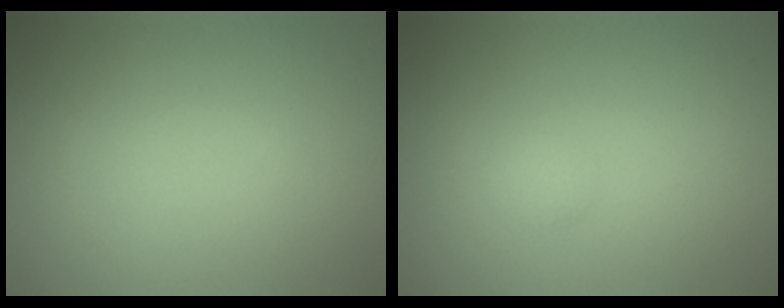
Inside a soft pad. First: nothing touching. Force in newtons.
{"total": 0.7, "press": 0.7, "slide": 0.0}